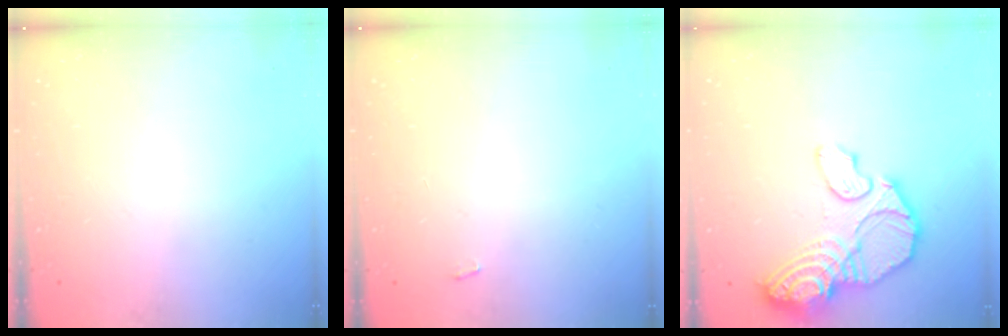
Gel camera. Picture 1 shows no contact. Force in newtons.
{"total": 2.2, "press": 2.2, "slide": 0.3}
{"total": 17.2, "press": 17.1, "slide": 1.6}